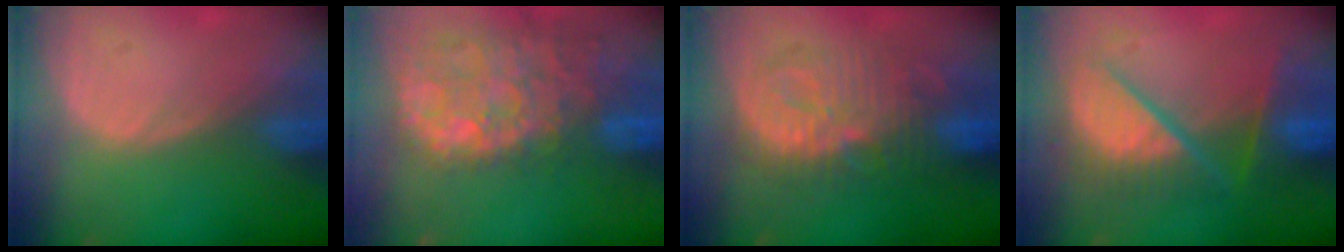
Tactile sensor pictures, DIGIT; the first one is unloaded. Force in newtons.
{"total": 14.7, "press": 11.9, "slide": 8.7}
{"total": 10.3, "press": 10.3, "slide": 0.4}
{"total": 10.4, "press": 10.3, "slide": 1.3}